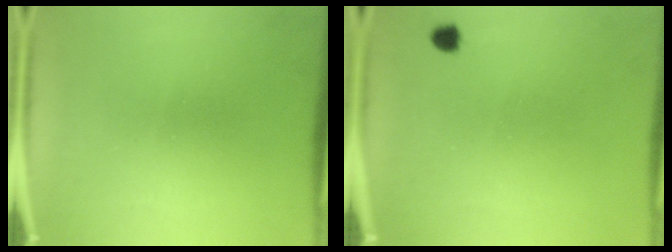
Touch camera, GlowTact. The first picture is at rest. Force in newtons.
{"total": 1.4}